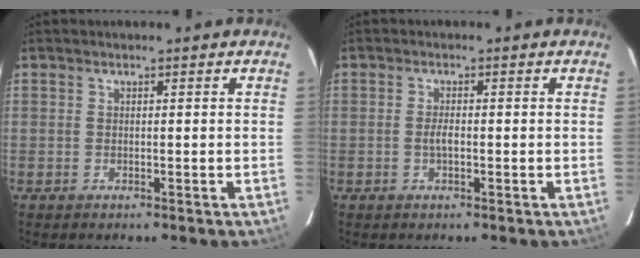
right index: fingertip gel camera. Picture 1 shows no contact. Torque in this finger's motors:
{"motor_torque": [0.35, -0.01, 0.23, 0.05]}